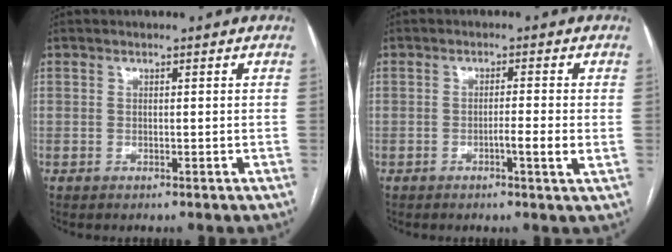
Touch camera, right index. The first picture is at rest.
{"total": 3.1, "force": [-0.7, -0.3, 3.0], "torque": [-0.048, -0.002, -0.012]}